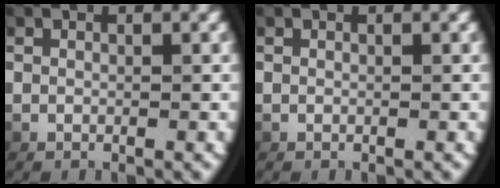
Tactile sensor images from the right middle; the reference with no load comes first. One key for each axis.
{"total": 0.0}